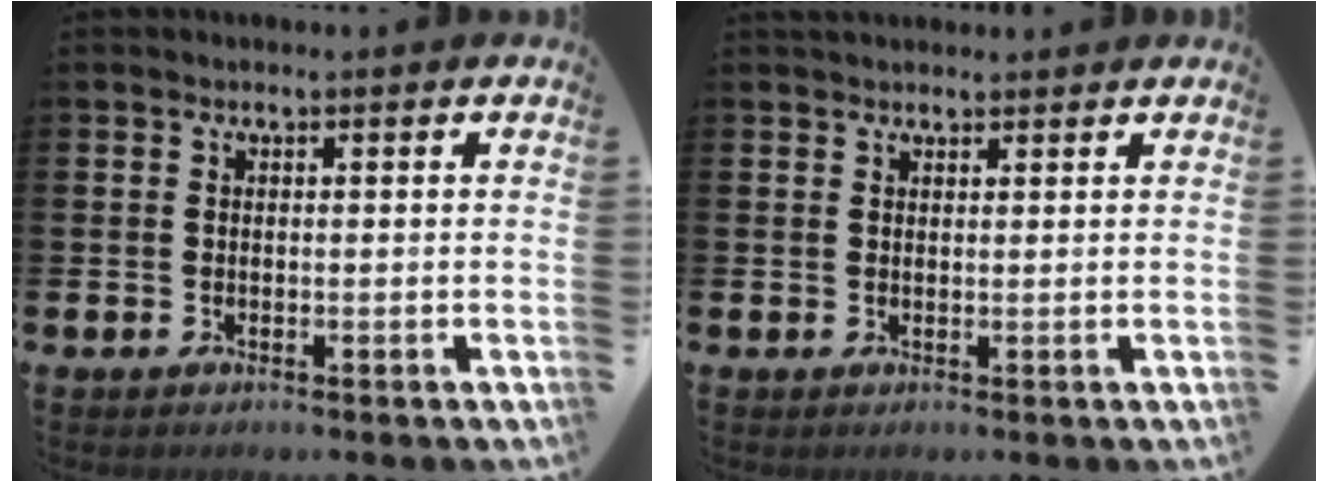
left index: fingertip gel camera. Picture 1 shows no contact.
{"total": 1.5, "force": [1.4, 0.4, 0.1], "torque": [0.007, -0.002, 0.024]}